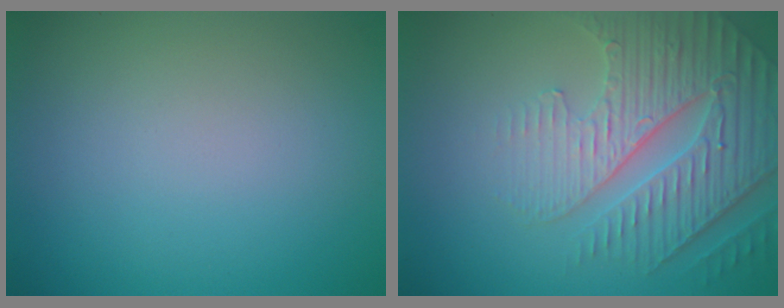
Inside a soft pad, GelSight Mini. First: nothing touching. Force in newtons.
{"total": 5.7, "press": 4.9, "slide": 3.0}